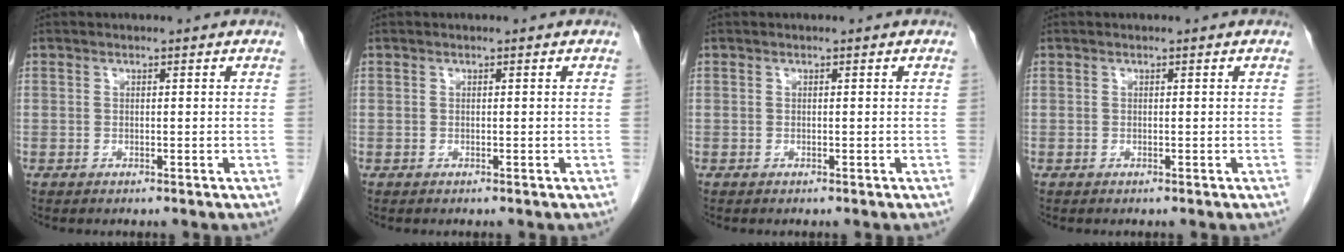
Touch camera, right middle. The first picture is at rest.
{"total": 0.0}
{"total": 0.0}
{"total": 0.0}